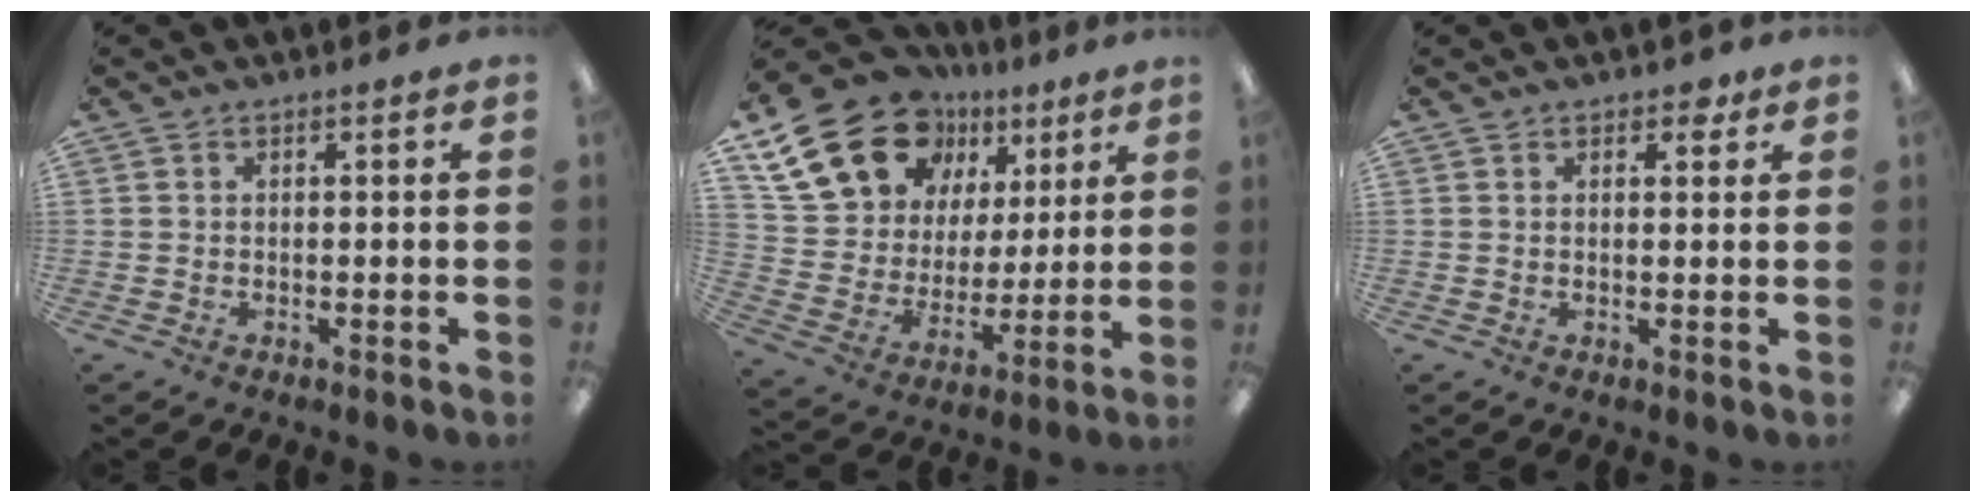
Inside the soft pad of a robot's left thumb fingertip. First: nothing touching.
{"total": 20.9, "force": [12.3, 14.2, 9.2], "torque": [-0.163, -0.058, 0.235]}
{"total": 2.4, "force": [1.6, 1.4, 1.1], "torque": [-0.008, -0.003, 0.026]}